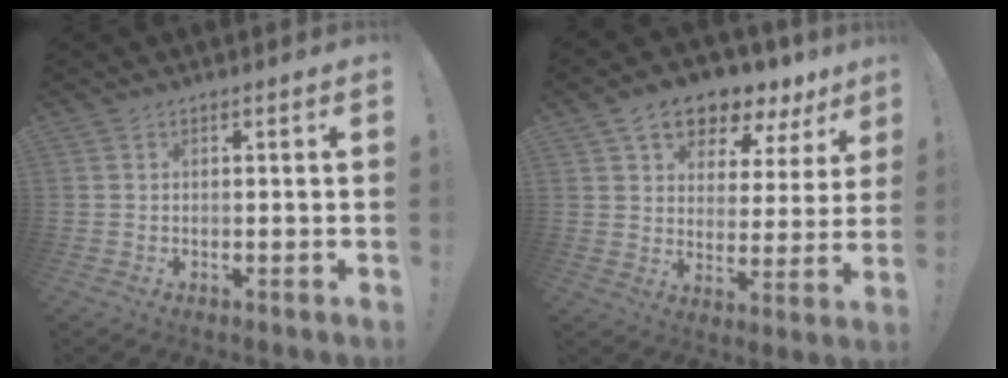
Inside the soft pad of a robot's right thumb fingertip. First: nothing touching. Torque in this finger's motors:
{"motor_torque": [0.84, 2.90, 0.03, 0.24, 0.32]}